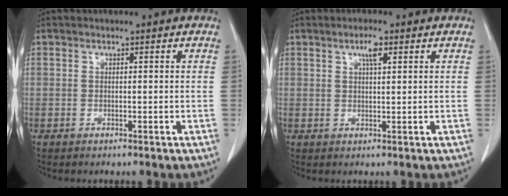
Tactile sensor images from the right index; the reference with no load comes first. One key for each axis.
{"total": 2.6, "fx": 1.3, "fy": 0.5, "fz": 2.2, "tx": -0.042, "ty": 0.002, "tz": 0.022}